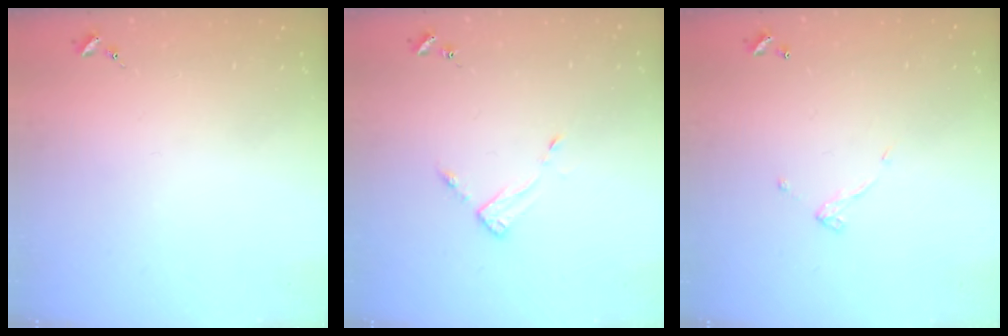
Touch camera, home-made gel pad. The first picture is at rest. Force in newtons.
{"total": 3.4, "press": 3.4, "slide": 0.4}
{"total": 4.4, "press": 4.4, "slide": 0.2}